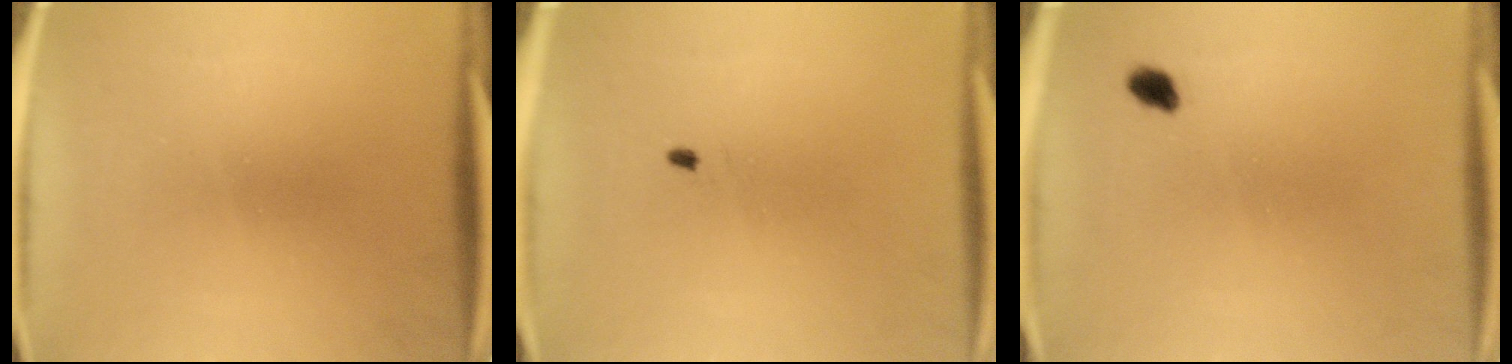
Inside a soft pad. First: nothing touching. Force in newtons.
{"total": 0.5}
{"total": 1.9}